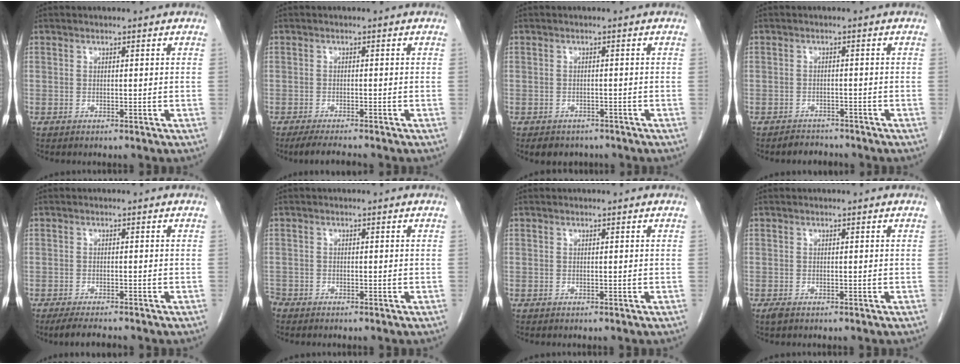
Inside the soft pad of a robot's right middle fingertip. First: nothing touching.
{"total": 3.9, "force": [-3.4, 0.1, 2.0], "torque": [-0.034, -0.012, -0.058]}
{"total": 4.2, "force": [-3.4, 2.3, 0.9], "torque": [-0.007, 0.004, -0.042]}
{"total": 2.4, "force": [-2.2, 0.9, -0.3], "torque": [0.001, 0.001, -0.034]}
{"total": 3.9, "force": [-3.4, 0.3, 1.9], "torque": [-0.033, -0.012, -0.056]}
{"total": 1.7, "force": [-1.5, 0.7, 0.3], "torque": [-0.008, -0.002, -0.027]}
{"total": 0.0}
{"total": 0.9, "force": [-0.6, 0.3, 0.5], "torque": [-0.016, -0.003, -0.008]}